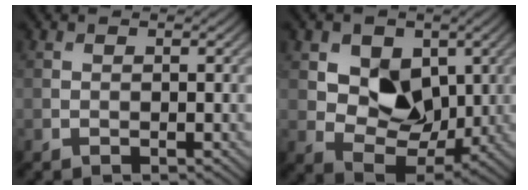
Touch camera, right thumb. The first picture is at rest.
{"total": 8.3, "force": [2.3, 6.2, 5.1], "torque": [-0.099, -0.010, 0.033]}